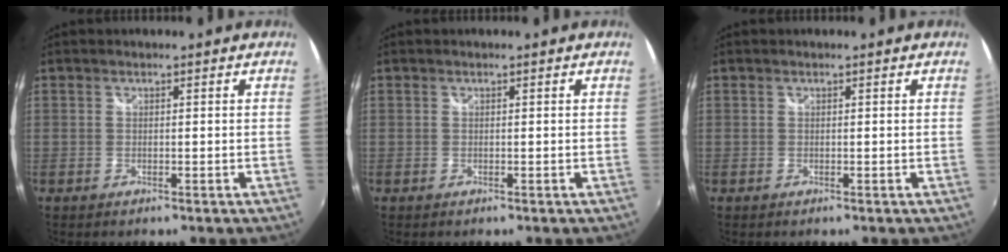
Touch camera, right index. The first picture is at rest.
{"total": 0.0}
{"total": 0.0}